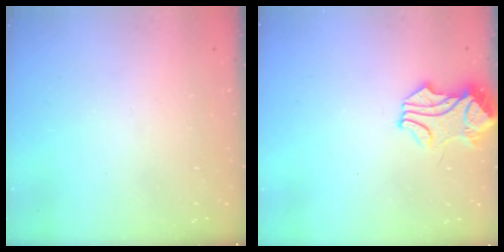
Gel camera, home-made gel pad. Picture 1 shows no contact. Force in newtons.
{"total": 1.6, "press": 1.5, "slide": 0.7}